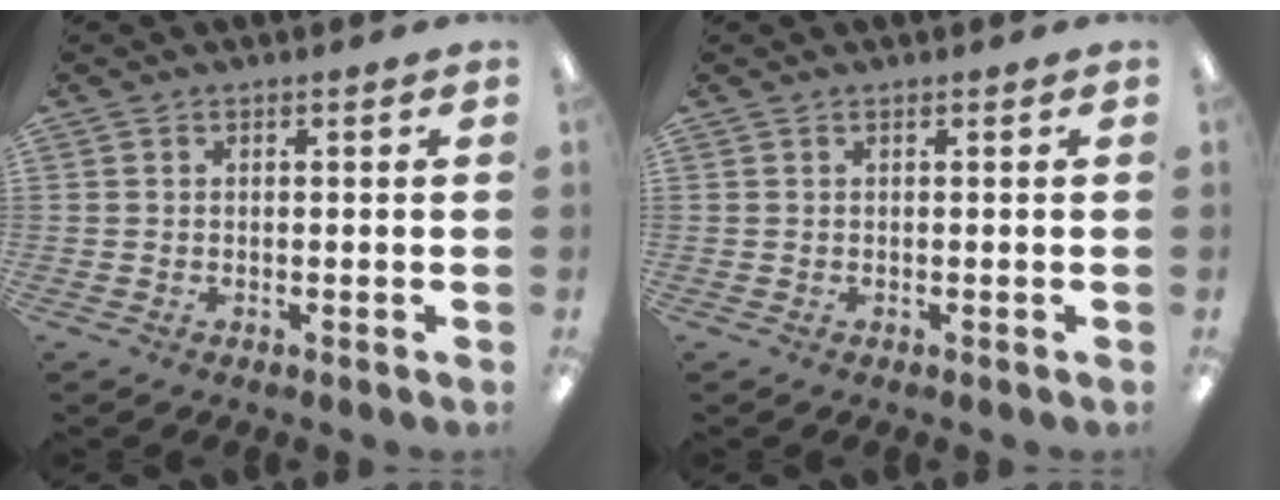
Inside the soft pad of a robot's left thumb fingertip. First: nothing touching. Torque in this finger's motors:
{"motor_torque": [-0.03, -0.03, 0.14, -0.12, 0.00]}